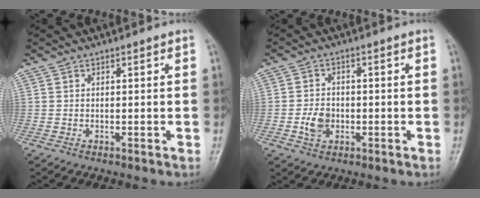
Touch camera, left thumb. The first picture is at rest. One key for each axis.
{"total": 4.6, "fx": -1.1, "fy": 3.5, "fz": 2.8, "tx": -0.042, "ty": 0.006, "tz": -0.021}